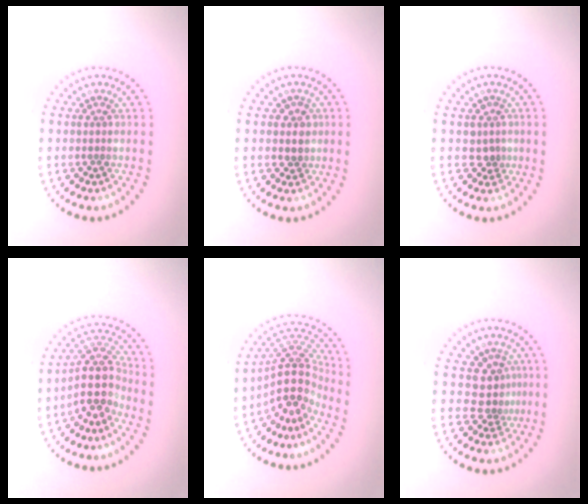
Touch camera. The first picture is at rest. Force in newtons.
{"total": 1.9, "press": 1.7, "slide": 0.8}
{"total": 1.4, "press": 1.1, "slide": 0.9}
{"total": 4.7, "press": 3.8, "slide": 2.8}
{"total": 5.1, "press": 3.8, "slide": 3.5}
{"total": 2.9, "press": 1.9, "slide": 2.1}